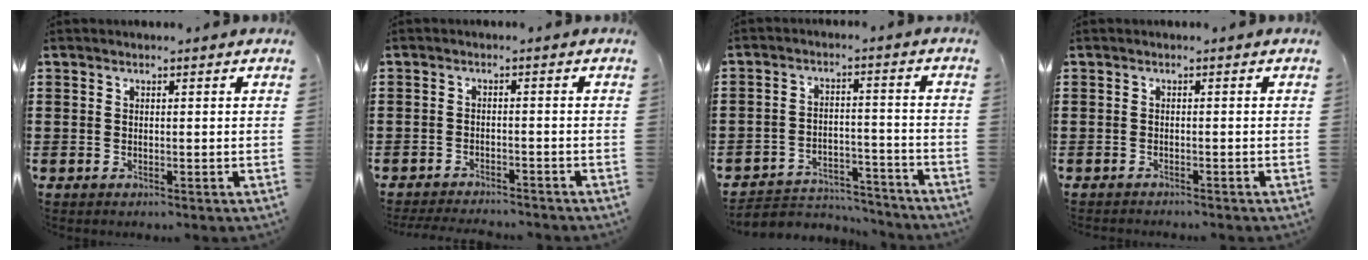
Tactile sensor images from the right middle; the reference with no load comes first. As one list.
[{"total": 2.4, "force": [-2.4, 0.1, 0.2], "torque": [-0.009, -0.002, -0.050]}, {"total": 4.6, "force": [-4.4, 1.3, 0.2], "torque": [-0.006, 0.011, -0.092]}, {"total": 0.7, "force": [-0.7, 0.0, 0.0], "torque": [-0.003, -0.002, -0.014]}]